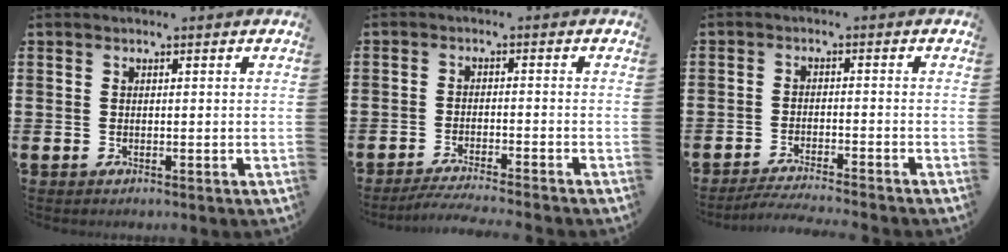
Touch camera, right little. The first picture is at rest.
{"total": 2.7, "force": [-2.5, -0.3, 1.0], "torque": [-0.013, 0.000, -0.047]}
{"total": 2.5, "force": [-2.4, -0.3, 0.7], "torque": [-0.009, 0.003, -0.048]}